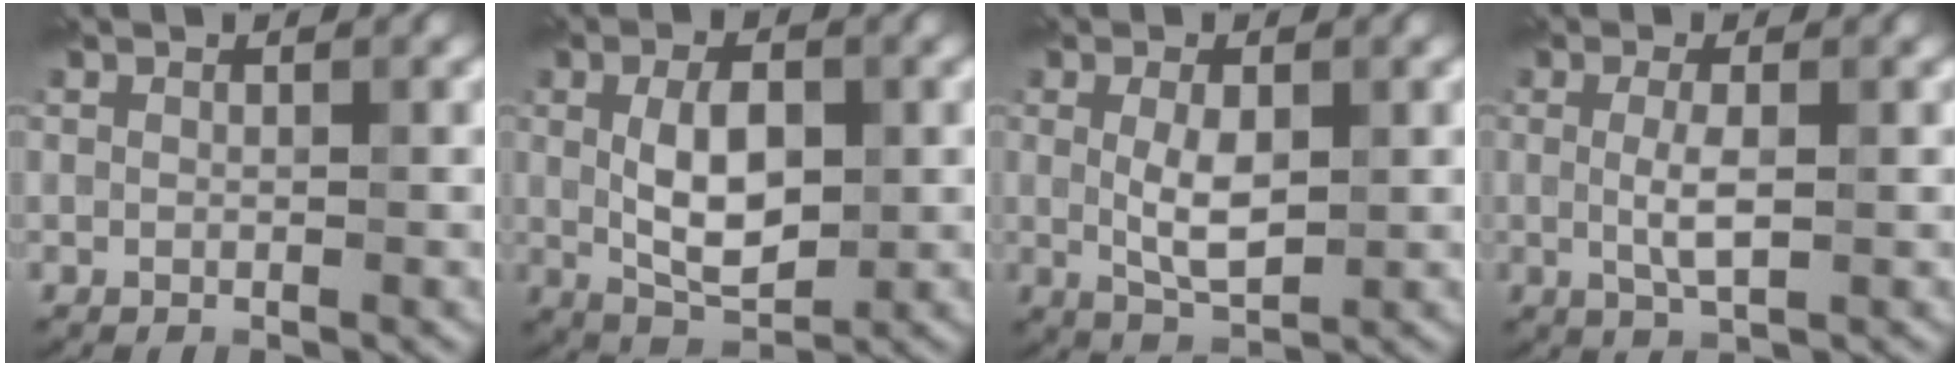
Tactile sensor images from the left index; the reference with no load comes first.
{"total": 5.7, "force": [0.1, 3.1, 4.8], "torque": [-0.093, -0.004, 0.007]}
{"total": 3.5, "force": [0.1, 1.6, 3.1], "torque": [-0.065, -0.006, 0.007]}
{"total": 2.5, "force": [-0.2, 0.6, 2.4], "torque": [-0.052, -0.004, -0.003]}